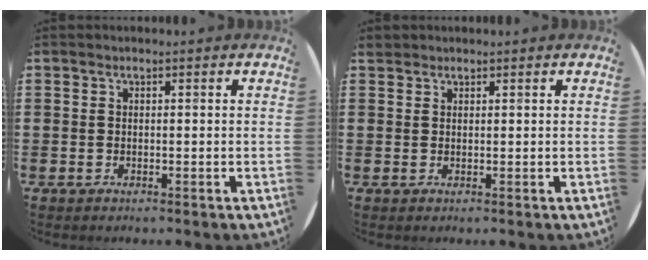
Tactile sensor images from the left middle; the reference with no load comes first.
{"total": 0.9, "force": [0.8, 0.3, -0.2], "torque": [0.002, 0.002, 0.017]}